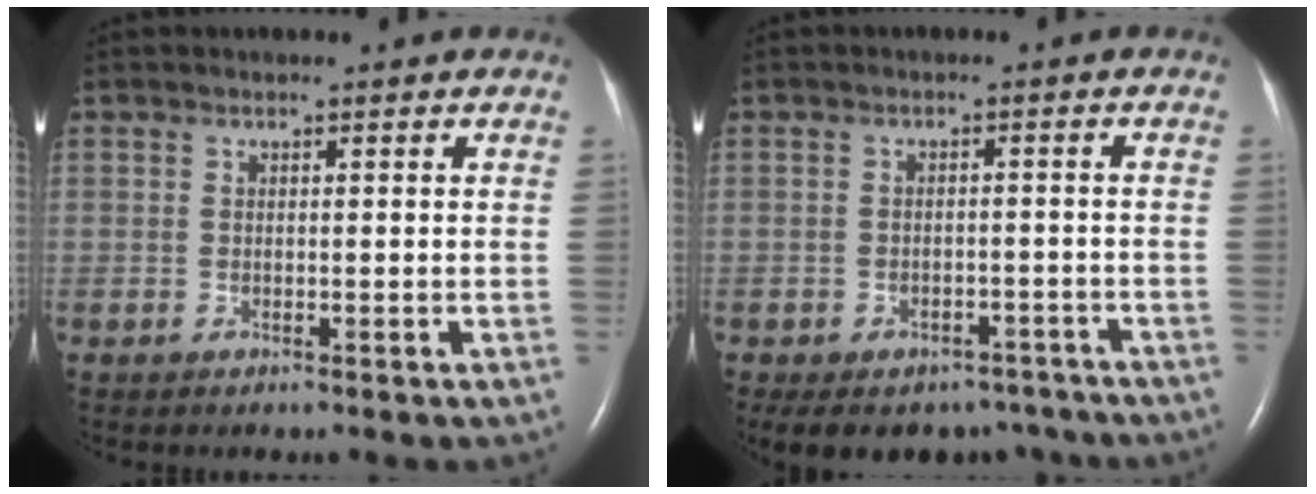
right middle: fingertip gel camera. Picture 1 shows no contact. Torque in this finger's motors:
{"motor_torque": [0.63, -0.65, 0.09, 0.04]}